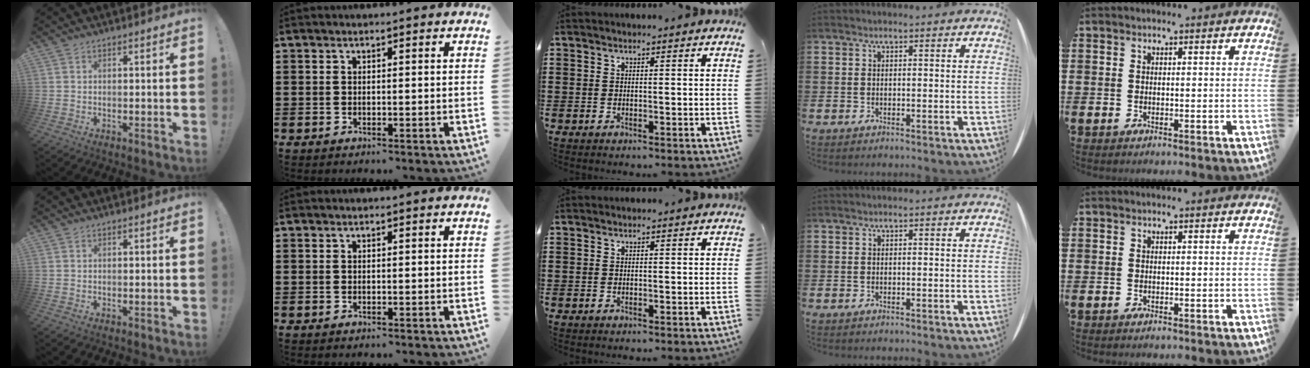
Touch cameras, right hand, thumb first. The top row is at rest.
{}